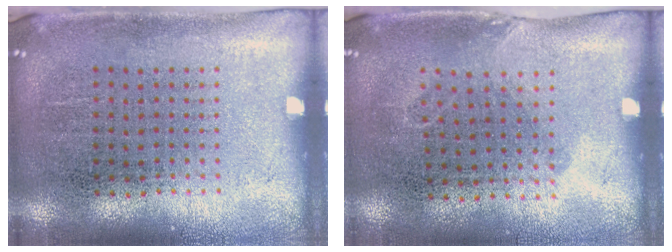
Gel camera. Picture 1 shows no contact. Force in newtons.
{"total": 0.9, "press": 0.7, "slide": 0.6}